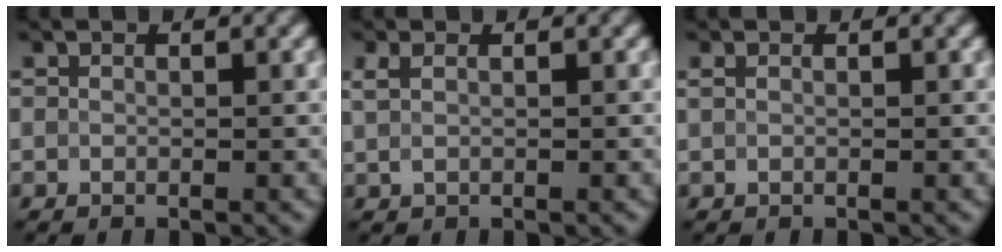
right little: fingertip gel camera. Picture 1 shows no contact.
{"total": 1.1, "force": [0.5, 0.5, 0.9], "torque": [-0.021, 0.003, 0.011]}
{"total": 0.8, "force": [0.4, 0.4, 0.6], "torque": [-0.013, 0.000, 0.006]}